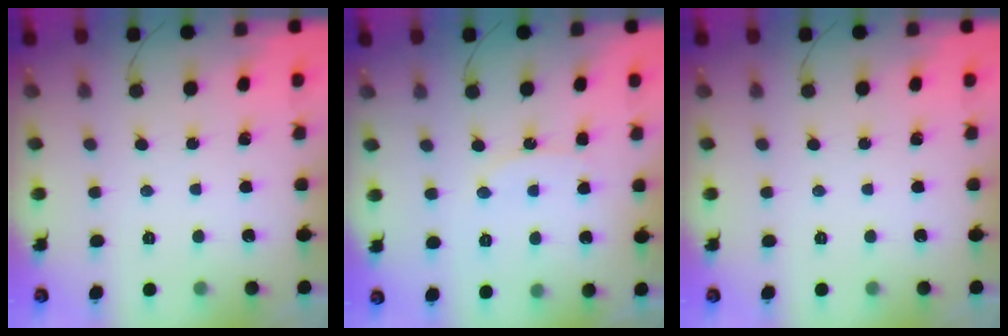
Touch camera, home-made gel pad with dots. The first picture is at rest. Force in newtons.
{"total": 7.5, "press": 7.4, "slide": 0.7}
{"total": 0.0}